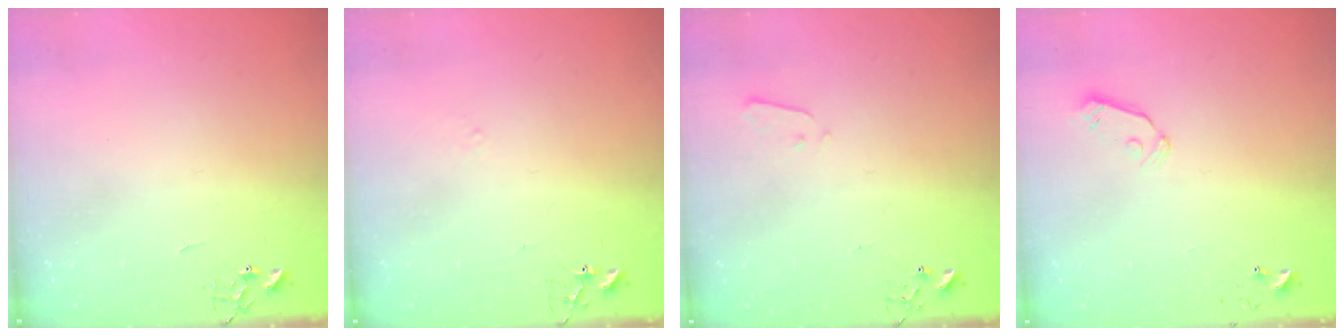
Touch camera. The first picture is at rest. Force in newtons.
{"total": 5.7, "press": 5.6, "slide": 0.7}
{"total": 1.9, "press": 1.9, "slide": 0.4}
{"total": 5.9, "press": 5.8, "slide": 1.0}